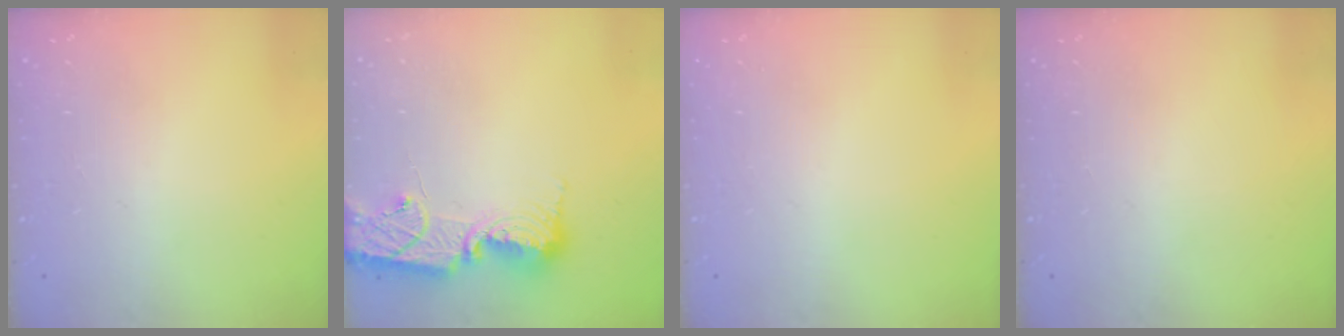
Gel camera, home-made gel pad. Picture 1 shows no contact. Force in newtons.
{"total": 14.0, "press": 14.0, "slide": 1.1}
{"total": 0.0}
{"total": 0.0}